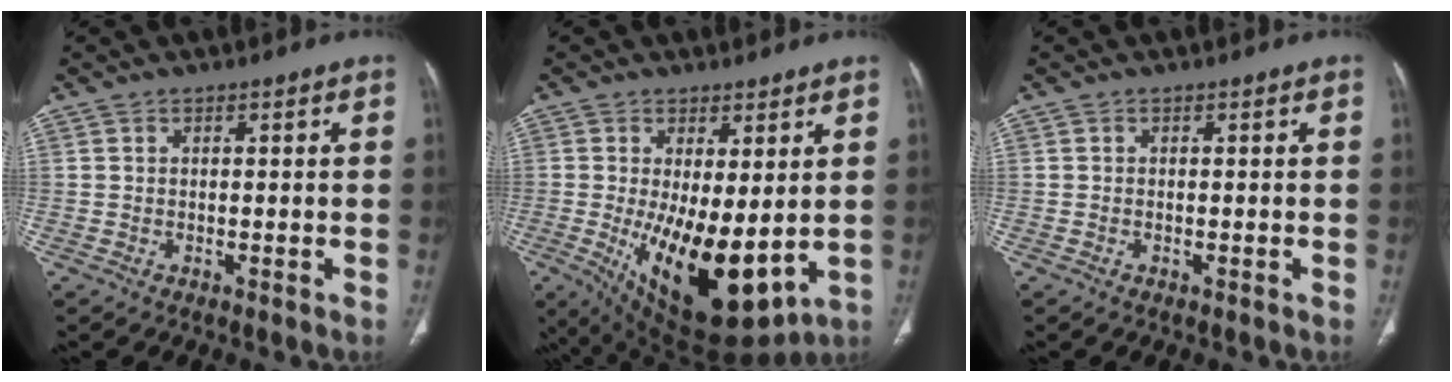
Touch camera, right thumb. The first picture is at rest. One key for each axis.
{"total": 17.2, "fx": -1.8, "fy": 7.3, "fz": 15.4, "tx": -0.246, "ty": -0.036, "tz": 0.000}
{"total": 0.0}